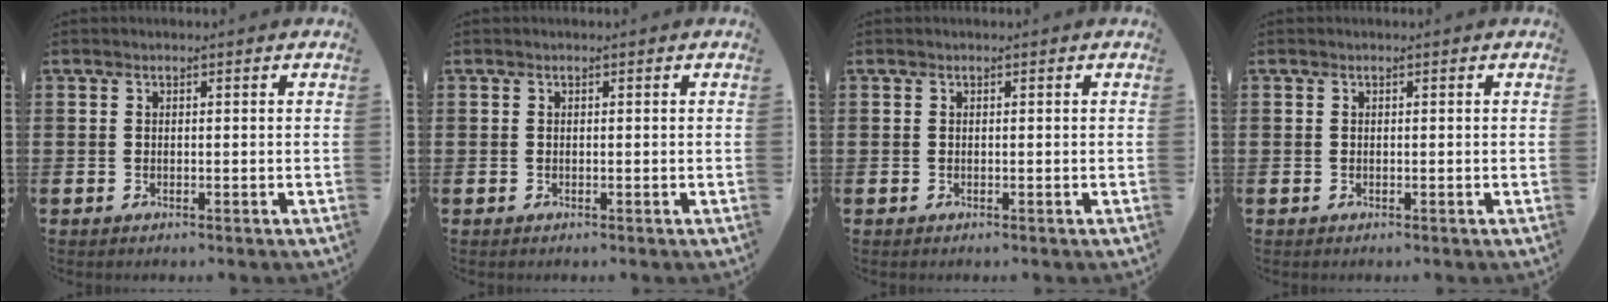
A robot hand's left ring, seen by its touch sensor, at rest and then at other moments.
{"total": 0.0}
{"total": 0.0}
{"total": 0.0}